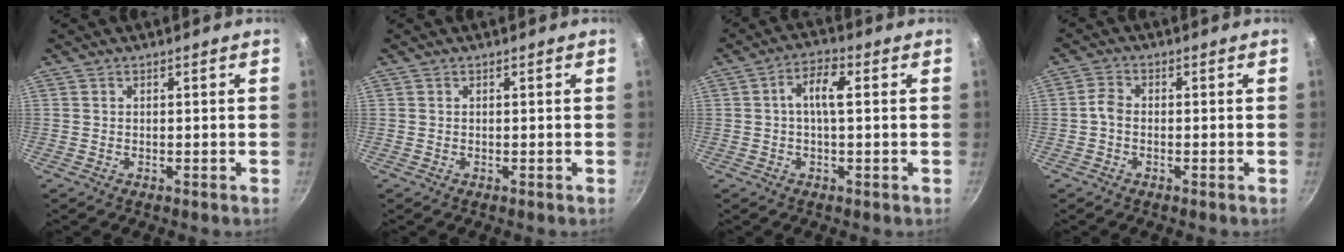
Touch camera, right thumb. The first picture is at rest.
{"total": 0.0}
{"total": 5.5, "force": [0.6, 2.0, 5.1], "torque": [-0.099, 0.018, 0.005]}
{"total": 2.5, "force": [-0.7, 1.6, 1.7], "torque": [-0.037, 0.014, -0.022]}